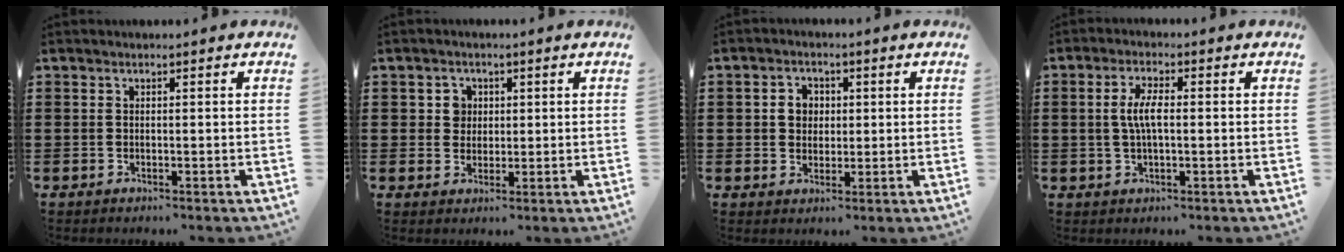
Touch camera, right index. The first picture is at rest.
{"total": 2.9, "force": [0.7, 2.6, 1.0], "torque": [-0.031, 0.011, 0.010]}
{"total": 3.3, "force": [0.3, 2.9, 1.5], "torque": [-0.041, 0.012, 0.002]}
{"total": 4.3, "force": [0.0, 1.3, 4.1], "torque": [-0.082, 0.001, -0.005]}